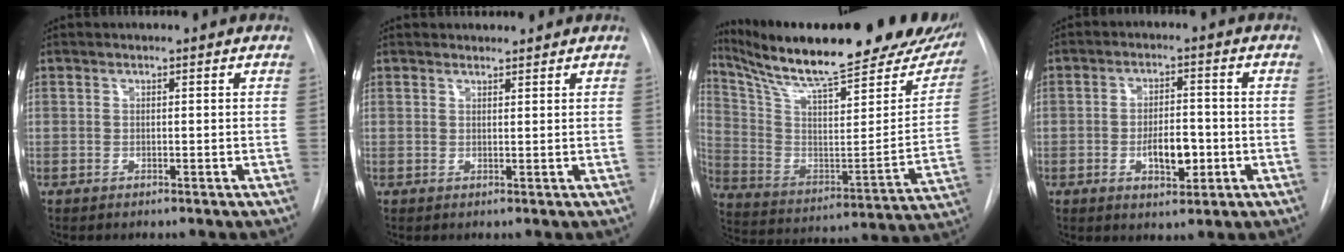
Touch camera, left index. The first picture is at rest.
{"total": 1.4, "force": [1.3, 0.3, -0.1], "torque": [-0.002, 0.004, 0.020]}
{"total": 31.6, "force": [25.5, 6.3, 17.6], "torque": [-0.284, -0.042, 0.358]}
{"total": 6.1, "force": [-2.1, 2.6, 5.1], "torque": [-0.084, -0.002, -0.028]}